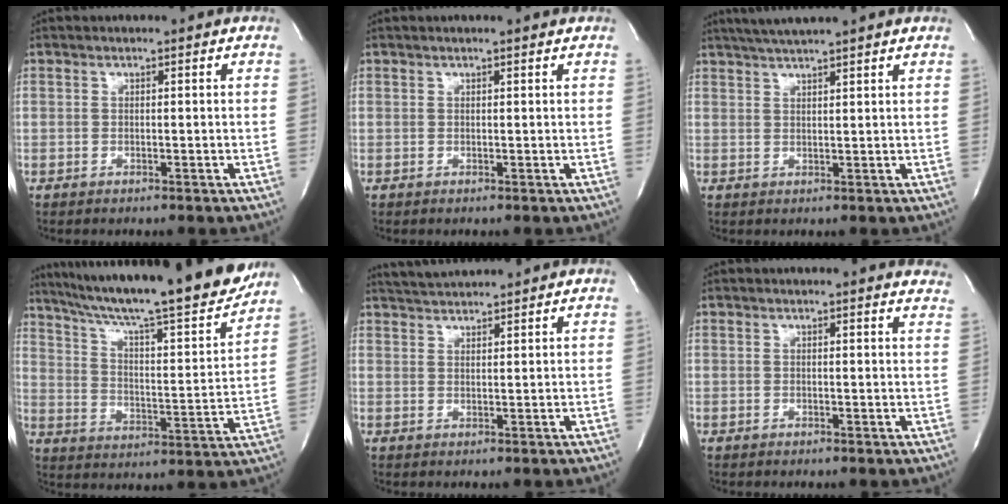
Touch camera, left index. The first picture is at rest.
{"total": 1.2, "force": [1.0, -0.2, 0.6], "torque": [-0.014, 0.008, 0.018]}
{"total": 6.6, "force": [5.6, -0.8, 3.4], "torque": [-0.059, 0.025, 0.088]}
{"total": 26.2, "force": [22.6, 1.7, 13.2], "torque": [-0.223, -0.033, 0.317]}
{"total": 4.5, "force": [4.4, -0.6, 0.9], "torque": [-0.019, 0.021, 0.081]}
{"total": 7.6, "force": [7.3, 0.7, 2.0], "torque": [-0.011, -0.014, 0.053]}